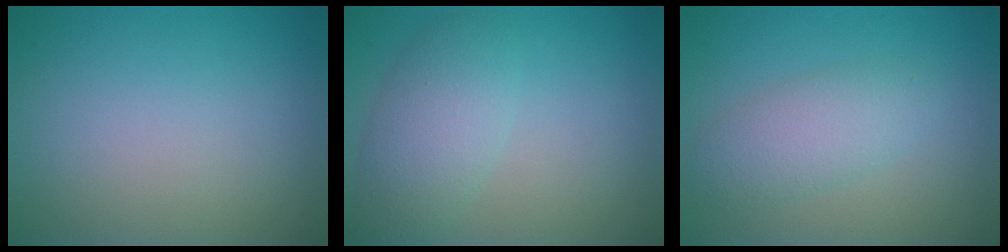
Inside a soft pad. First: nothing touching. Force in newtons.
{"total": 4.0, "press": 4.0, "slide": 0.2}
{"total": 3.3, "press": 3.3, "slide": 0.0}